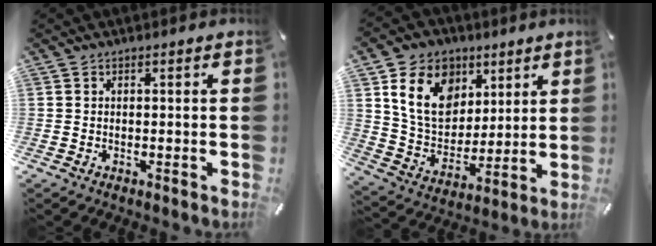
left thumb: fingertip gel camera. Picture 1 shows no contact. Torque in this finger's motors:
{"motor_torque": [2.05, 2.06, 1.39, -1.37, 0.16]}